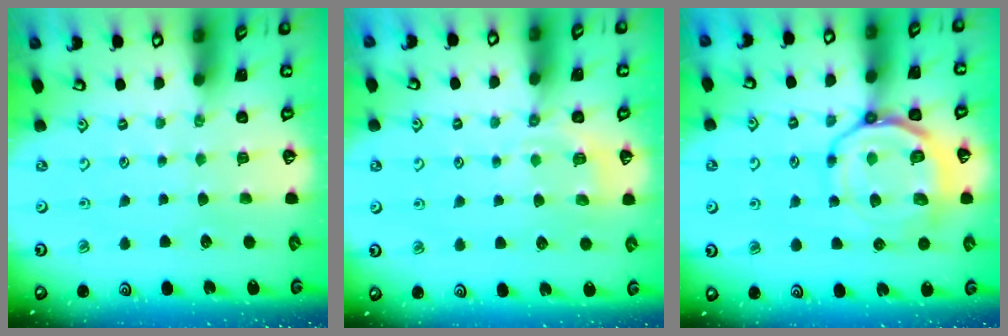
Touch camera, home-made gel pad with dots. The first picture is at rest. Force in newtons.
{"total": 6.1, "press": 6.0, "slide": 1.3}
{"total": 13.7, "press": 13.5, "slide": 2.2}